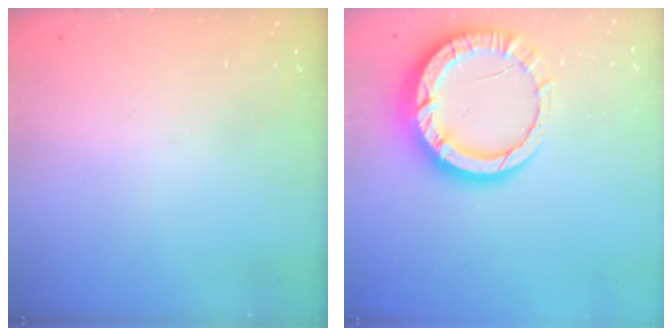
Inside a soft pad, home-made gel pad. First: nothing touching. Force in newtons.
{"total": 13.4, "press": 13.3, "slide": 1.4}